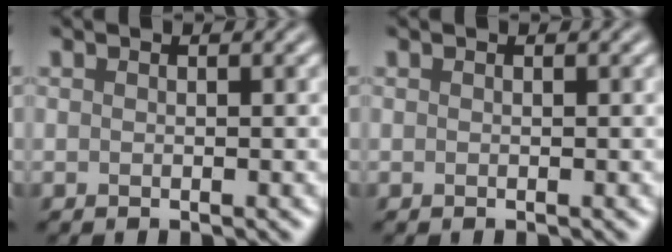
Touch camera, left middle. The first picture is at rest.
{"total": 0.0}